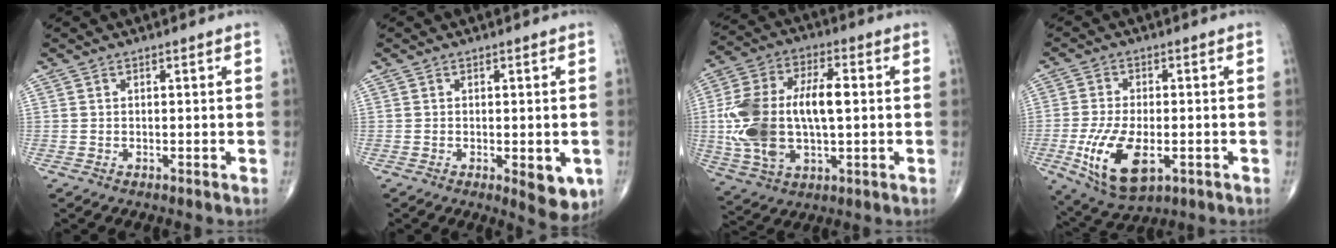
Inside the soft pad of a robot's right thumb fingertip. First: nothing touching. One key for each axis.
{"total": 5.9, "fx": -1.6, "fy": 2.4, "fz": 5.1, "tx": -0.047, "ty": -0.009, "tz": -0.017}
{"total": 19.4, "fx": 0.3, "fy": 10.1, "fz": 16.5, "tx": -0.338, "ty": 0.017, "tz": 0.010}
{"total": 12.8, "fx": -3.7, "fy": 6.3, "fz": 10.5, "tx": -0.200, "ty": -0.005, "tz": -0.054}